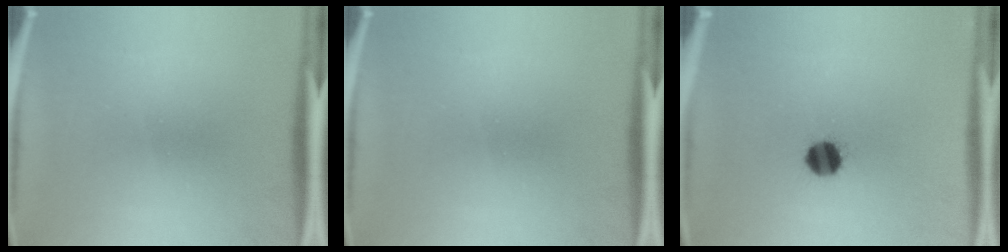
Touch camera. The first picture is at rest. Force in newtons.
{"total": 0.0}
{"total": 6.4}